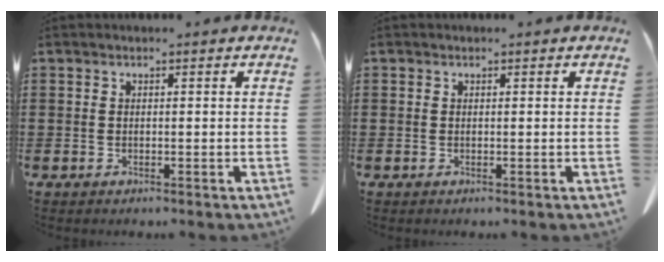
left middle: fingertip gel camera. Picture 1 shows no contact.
{"total": 0.0}